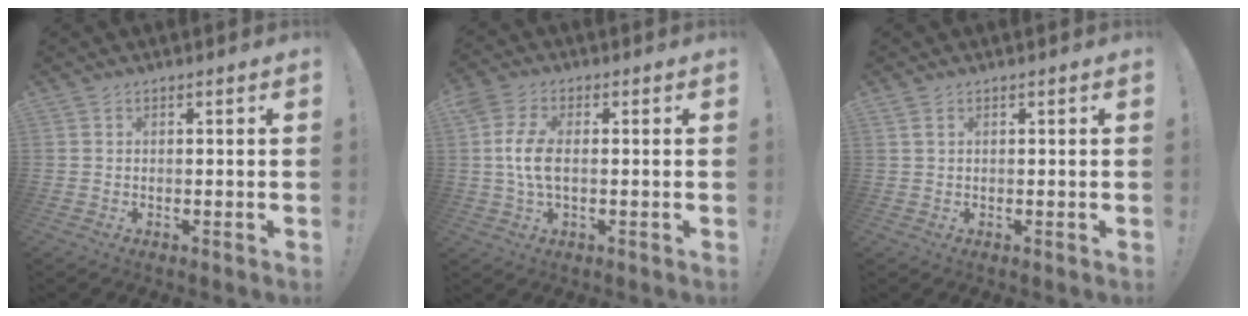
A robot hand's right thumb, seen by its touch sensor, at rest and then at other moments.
{"total": 8.4, "force": [0.4, 4.2, 7.2], "torque": [-0.135, -0.003, 0.008]}
{"total": 1.6, "force": [0.8, 0.6, 1.3], "torque": [-0.035, 0.005, 0.017]}